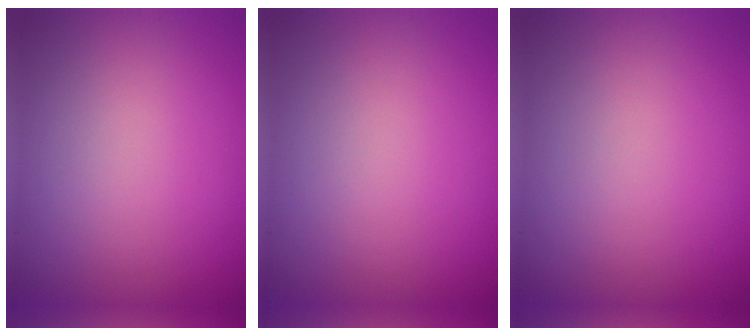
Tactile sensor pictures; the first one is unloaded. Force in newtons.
{"total": 0.0}
{"total": 0.0}